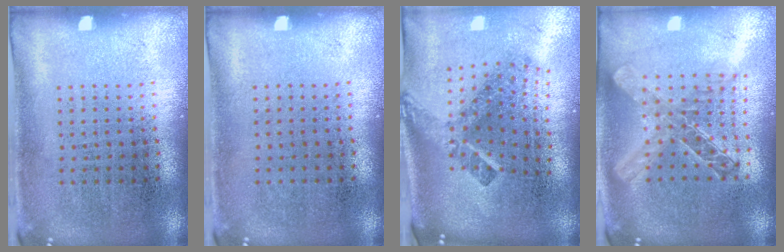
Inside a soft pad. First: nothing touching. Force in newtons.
{"total": 0.0}
{"total": 2.8, "press": 1.7, "slide": 2.2}
{"total": 1.9, "press": 1.7, "slide": 1.0}